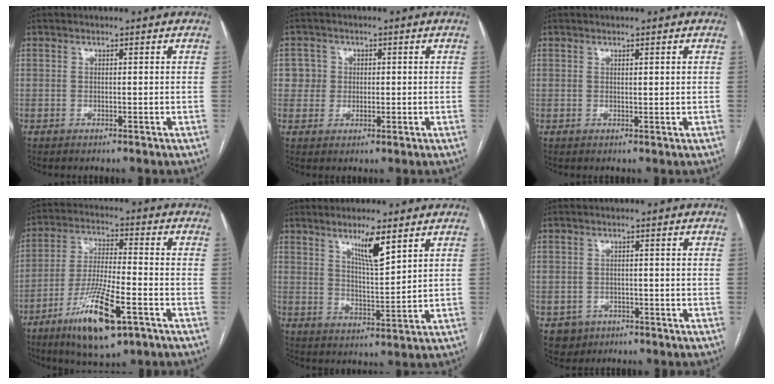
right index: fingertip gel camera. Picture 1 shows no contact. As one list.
[{"total": 3.4, "force": [0.5, 3.4, 0.0], "torque": [0.018, 0.007, 0.005]}, {"total": 0.9, "force": [0.5, 0.2, 0.7], "torque": [-0.016, 0.002, 0.007]}, {"total": 13.9, "force": [-7.2, 2.8, 11.5], "torque": [-0.221, -0.020, -0.122]}, {"total": 6.6, "force": [4.1, 0.7, 5.1], "torque": [-0.092, -0.010, 0.074]}, {"total": 3.7, "force": [-1.6, 3.3, 0.3], "torque": [0.001, 0.008, -0.021]}]